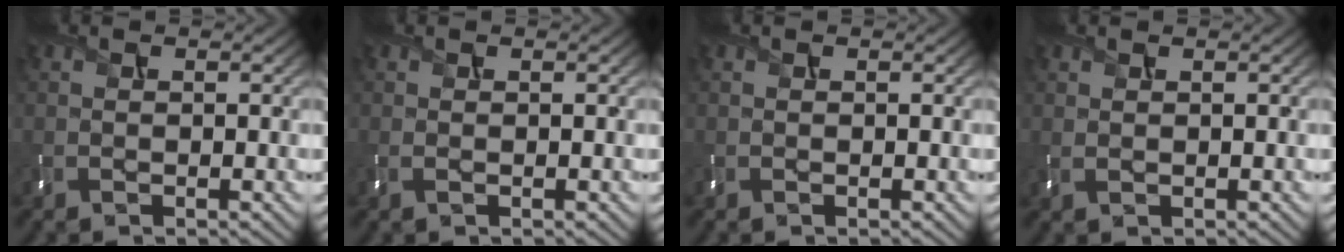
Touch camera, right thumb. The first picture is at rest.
{"total": 0.8, "force": [0.0, 0.4, 0.7], "torque": [-0.022, -0.001, -0.001]}
{"total": 0.0}
{"total": 1.0, "force": [0.6, 0.4, 0.7], "torque": [-0.021, 0.002, 0.014]}